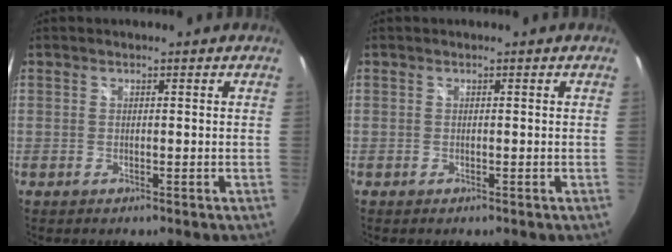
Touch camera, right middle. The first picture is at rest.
{"total": 0.0}